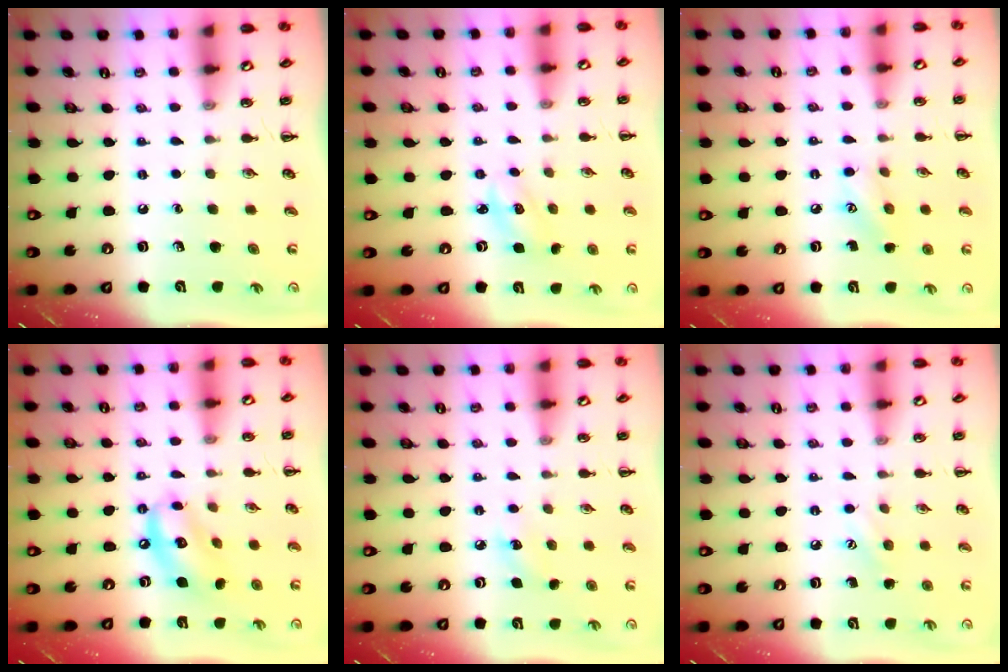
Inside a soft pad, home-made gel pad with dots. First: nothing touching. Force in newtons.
{"total": 2.8, "press": 2.8, "slide": 0.7}
{"total": 7.7, "press": 7.6, "slide": 1.0}
{"total": 11.4, "press": 11.2, "slide": 1.8}
{"total": 5.7, "press": 5.5, "slide": 1.4}
{"total": 6.2, "press": 6.0, "slide": 1.5}